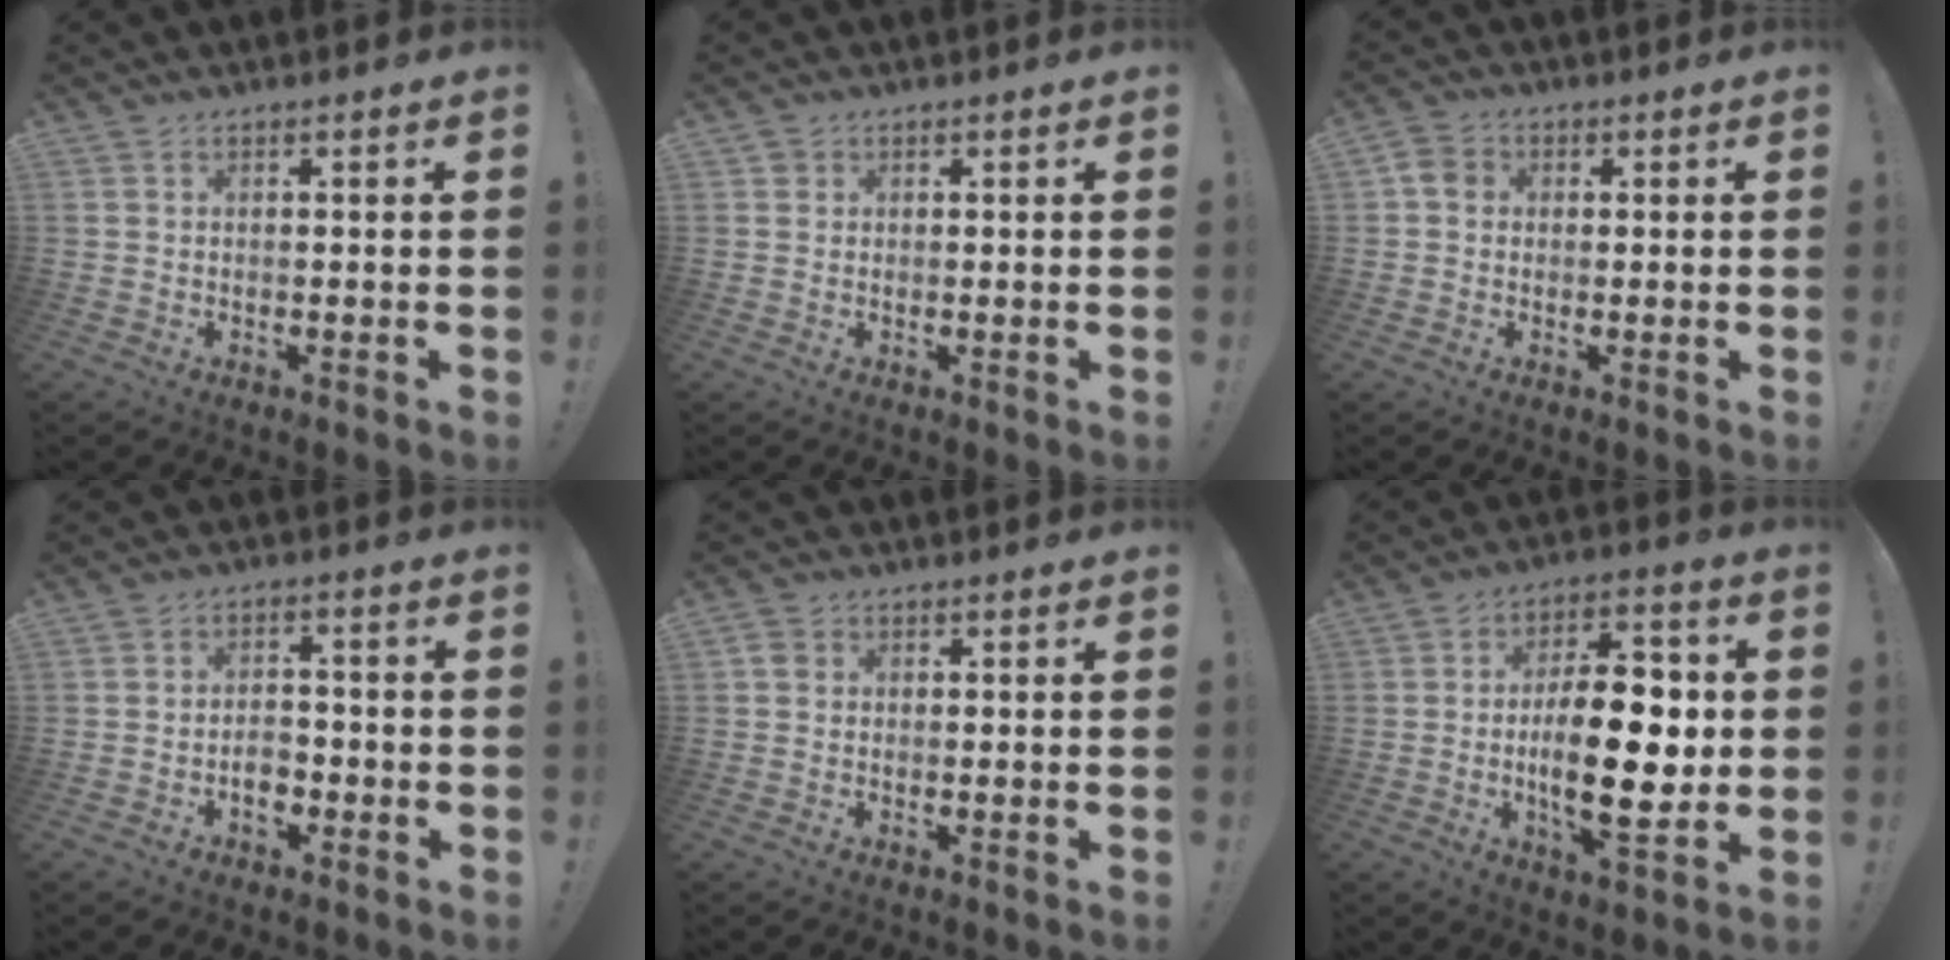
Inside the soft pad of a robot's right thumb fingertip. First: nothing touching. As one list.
[{"total": 1.3, "force": [0.7, 1.1, 0.1], "torque": [0.005, -0.001, 0.012]}, {"total": 4.5, "force": [0.4, 3.7, 2.4], "torque": [-0.032, 0.010, 0.011]}, {"total": 5.5, "force": [-2.4, 3.7, 3.3], "torque": [-0.046, 0.006, -0.043]}, {"total": 2.3, "force": [0.6, 2.0, 1.1], "torque": [-0.015, 0.003, 0.011]}, {"total": 20.3, "force": [-1.4, 9.0, 18.1], "torque": [-0.283, 0.000, -0.023]}]